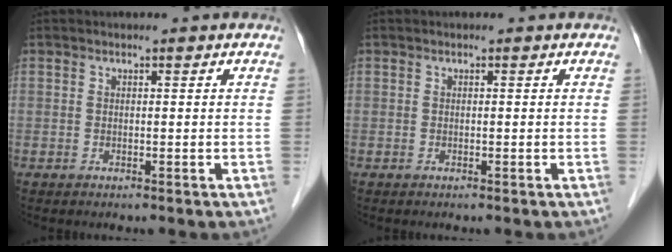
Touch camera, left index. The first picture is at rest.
{"total": 0.0}